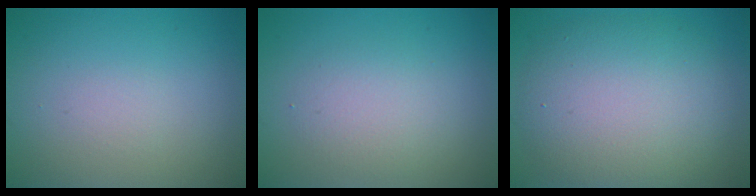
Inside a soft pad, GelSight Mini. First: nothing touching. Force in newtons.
{"total": 2.5, "press": 2.5, "slide": 0.2}
{"total": 8.8, "press": 8.8, "slide": 0.7}